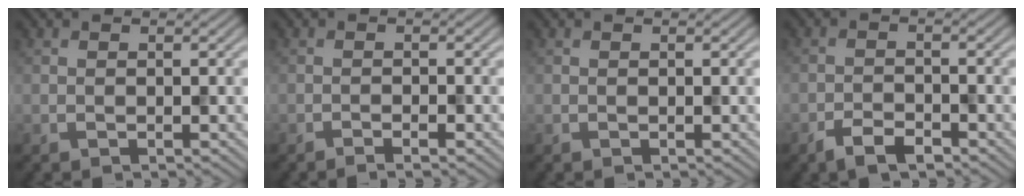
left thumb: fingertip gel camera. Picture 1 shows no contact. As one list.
[{"total": 1.2, "force": [-0.8, 0.0, 0.9], "torque": [-0.017, 0.005, -0.018]}, {"total": 0.0}, {"total": 3.1, "force": [-2.2, 1.2, 1.8], "torque": [-0.034, 0.001, -0.048]}]